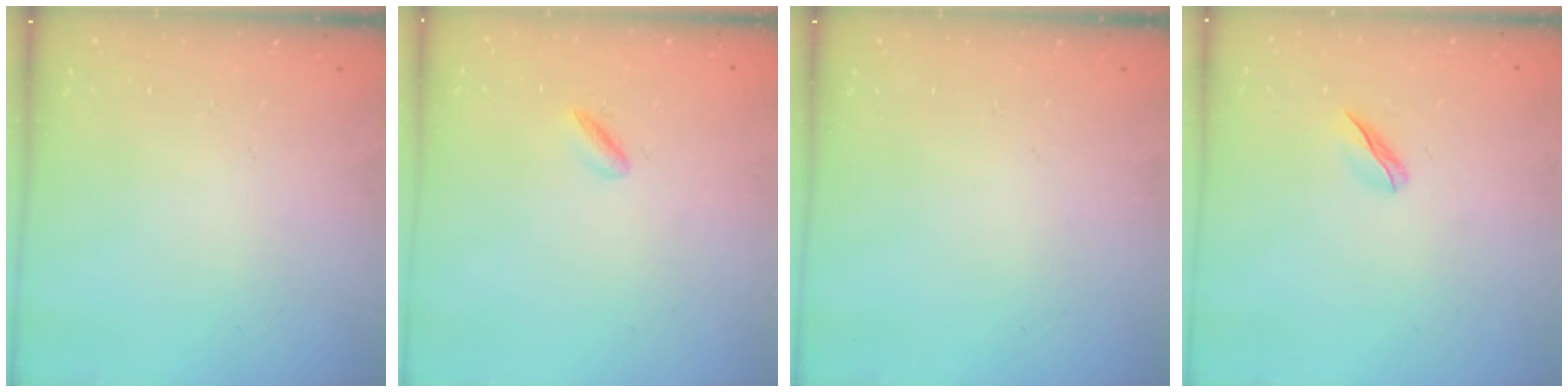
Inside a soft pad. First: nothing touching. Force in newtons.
{"total": 2.1, "press": 2.0, "slide": 0.7}
{"total": 0.0}
{"total": 3.2, "press": 3.1, "slide": 1.0}